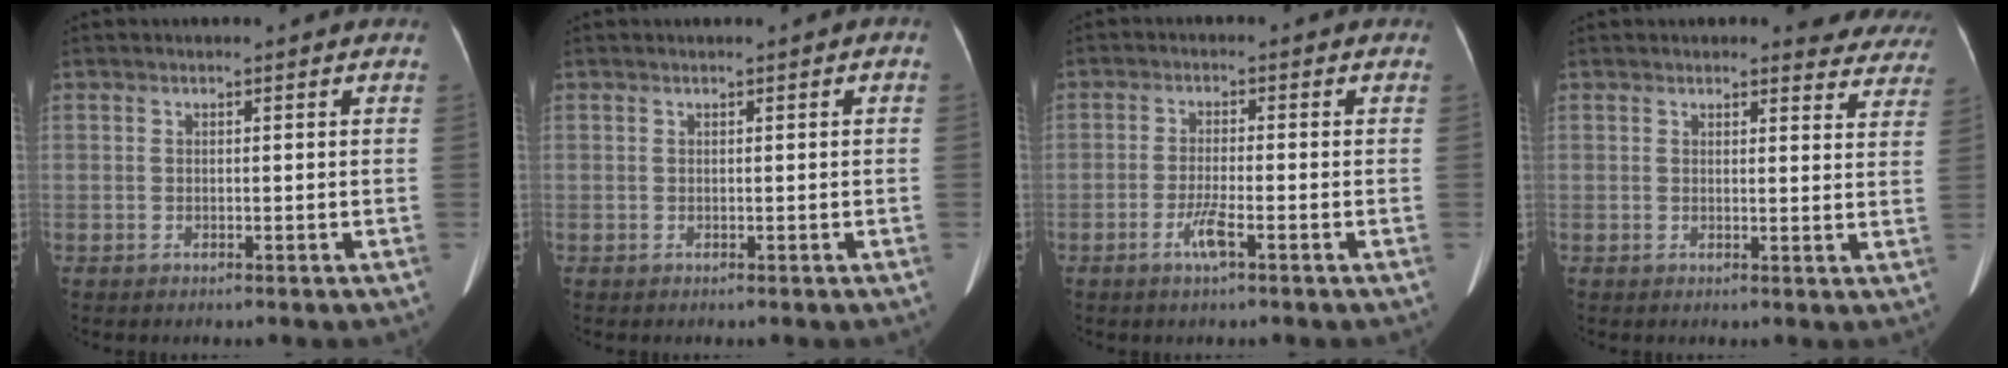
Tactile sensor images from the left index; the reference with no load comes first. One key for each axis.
{"total": 0.0}
{"total": 3.3, "fx": -1.8, "fy": 0.1, "fz": 2.7, "tx": -0.059, "ty": -0.005, "tz": -0.036}
{"total": 7.3, "fx": 7.0, "fy": 2.1, "fz": 1.1, "tx": 0.025, "ty": -0.020, "tz": 0.048}